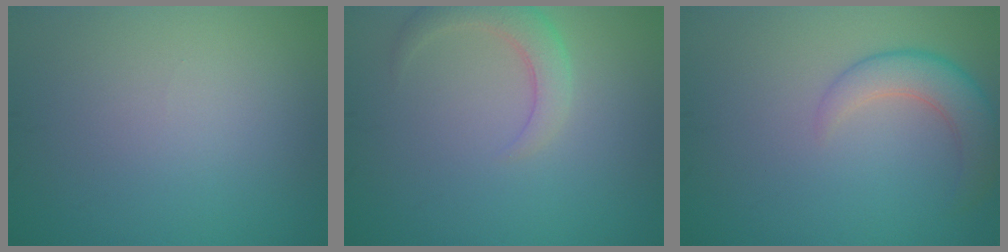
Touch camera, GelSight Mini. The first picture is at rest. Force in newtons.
{"total": 3.0, "press": 3.0, "slide": 0.3}
{"total": 4.0, "press": 3.9, "slide": 0.3}